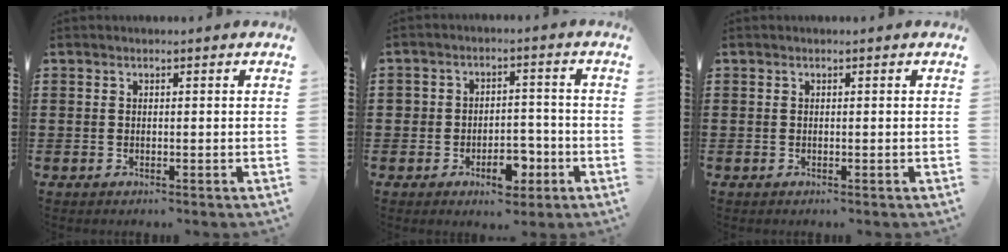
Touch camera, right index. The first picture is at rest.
{"total": 6.2, "force": [-2.9, 3.9, 4.0], "torque": [-0.055, 0.013, -0.052]}
{"total": 0.0}